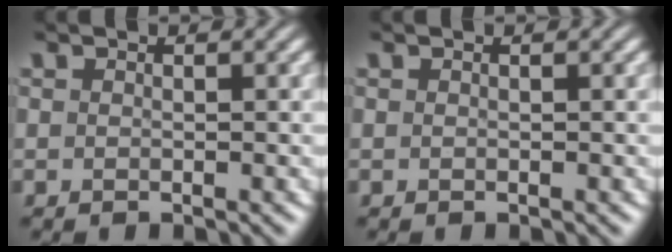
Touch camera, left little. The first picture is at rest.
{"total": 0.0}